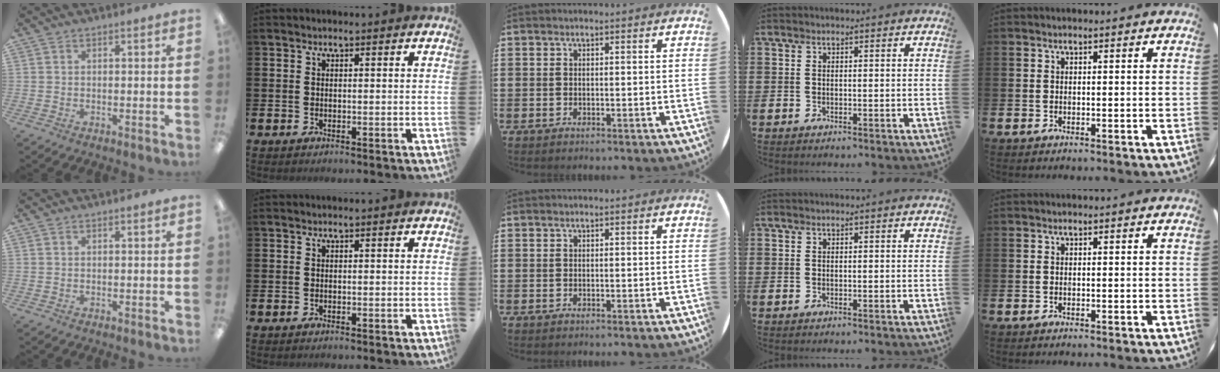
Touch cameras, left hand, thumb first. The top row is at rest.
{}